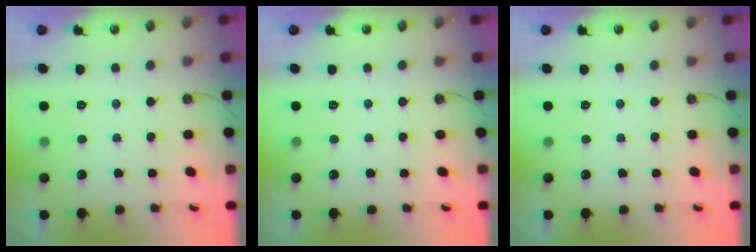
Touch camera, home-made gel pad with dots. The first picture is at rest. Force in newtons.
{"total": 0.0}
{"total": 0.0}